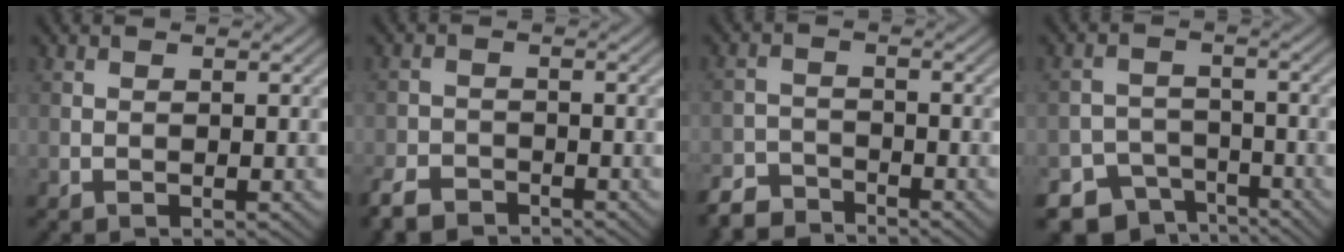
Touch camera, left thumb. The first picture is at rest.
{"total": 4.4, "force": [-3.7, 1.7, 1.6], "torque": [-0.029, -0.009, -0.078]}
{"total": 4.8, "force": [-4.3, 1.5, 1.2], "torque": [-0.018, -0.006, -0.091]}
{"total": 6.7, "force": [-5.1, 4.0, 1.8], "torque": [-0.025, -0.012, -0.081]}